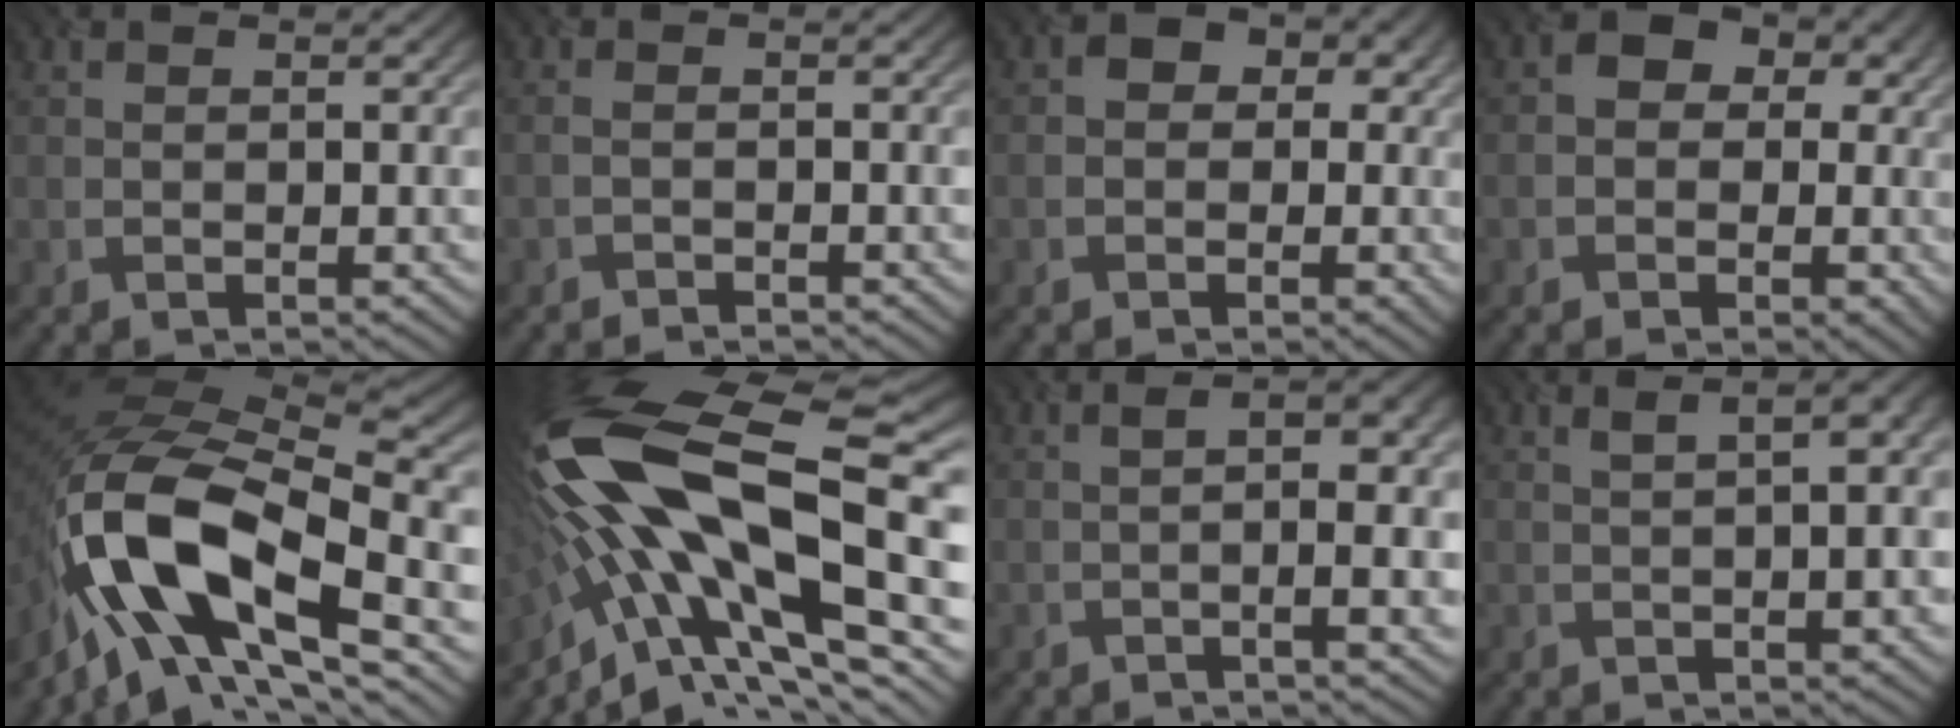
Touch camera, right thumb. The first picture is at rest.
{"total": 1.0, "force": [-0.9, 0.2, 0.4], "torque": [0.000, 0.000, -0.023]}
{"total": 4.4, "force": [0.1, 3.8, 2.1], "torque": [-0.019, 0.004, -0.006]}
{"total": 6.9, "force": [0.7, 5.8, 3.7], "torque": [-0.047, 0.008, -0.004]}
{"total": 16.7, "force": [-6.6, 7.9, 13.1], "torque": [-0.252, -0.007, -0.129]}
{"total": 20.6, "force": [-2.8, 8.8, 18.4], "torque": [-0.351, -0.007, -0.057]}
{"total": 5.6, "force": [-0.7, 1.5, 5.3], "torque": [-0.077, 0.001, -0.008]}
{"total": 5.7, "force": [0.8, 1.7, 5.4], "torque": [-0.054, 0.016, 0.010]}